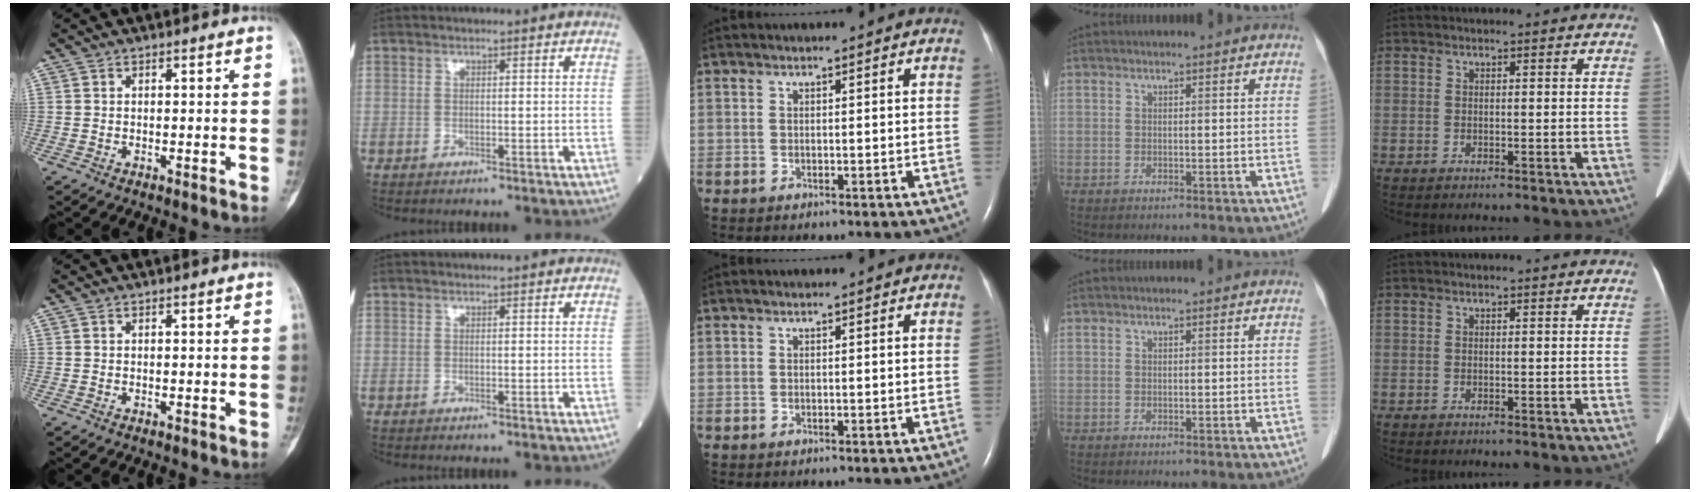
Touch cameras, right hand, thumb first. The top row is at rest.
{}